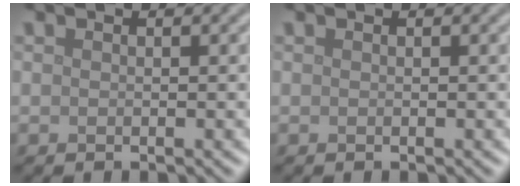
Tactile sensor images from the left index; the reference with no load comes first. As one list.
[{"total": 0.0}]